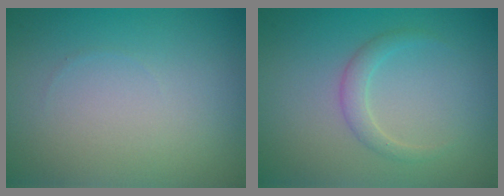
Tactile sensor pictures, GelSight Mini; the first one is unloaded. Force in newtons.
{"total": 1.5, "press": 1.5, "slide": 0.1}